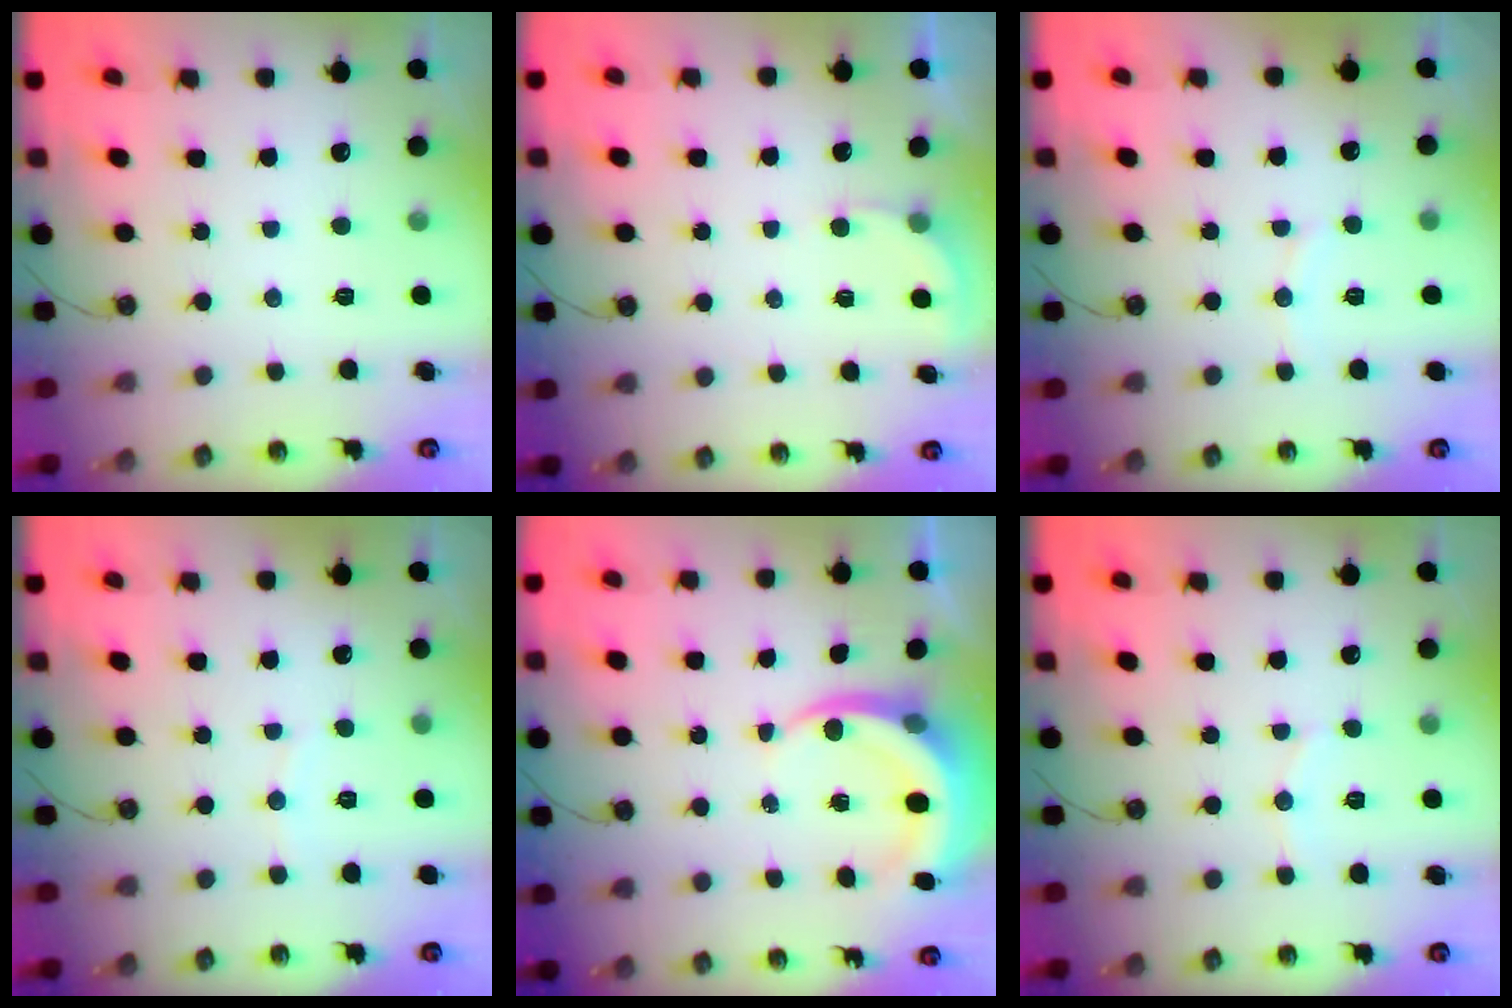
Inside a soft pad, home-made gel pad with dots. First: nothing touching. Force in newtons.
{"total": 2.6, "press": 2.6, "slide": 0.1}
{"total": 5.2, "press": 5.1, "slide": 0.8}
{"total": 2.6, "press": 2.6, "slide": 0.3}
{"total": 6.0, "press": 6.0, "slide": 0.3}
{"total": 5.5, "press": 5.5, "slide": 0.5}